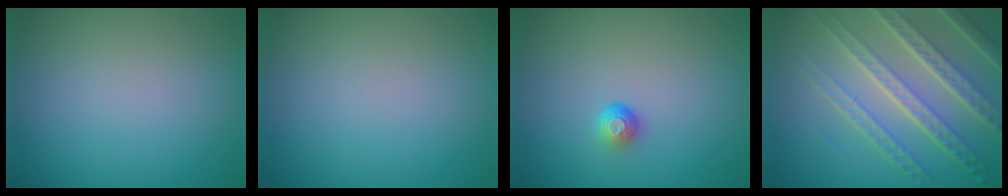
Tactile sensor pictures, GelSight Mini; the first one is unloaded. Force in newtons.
{"total": 0.0}
{"total": 1.5, "press": 1.0, "slide": 1.2}
{"total": 7.8, "press": 5.4, "slide": 5.6}